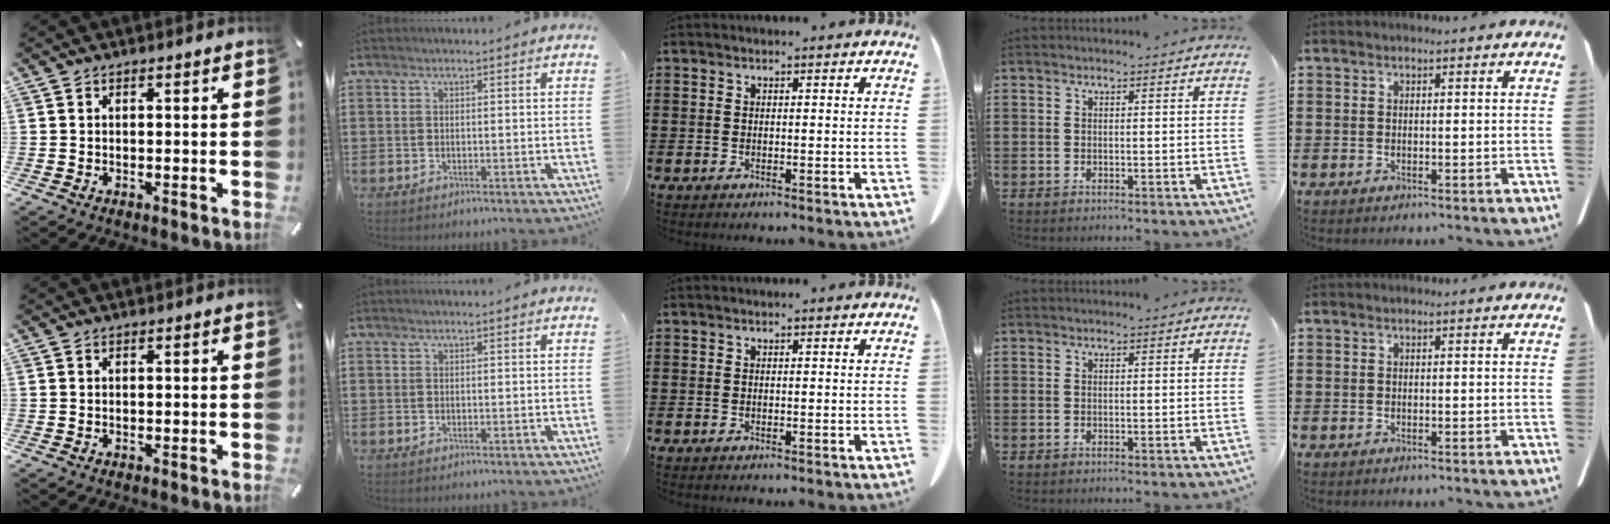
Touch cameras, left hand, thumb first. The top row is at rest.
{}